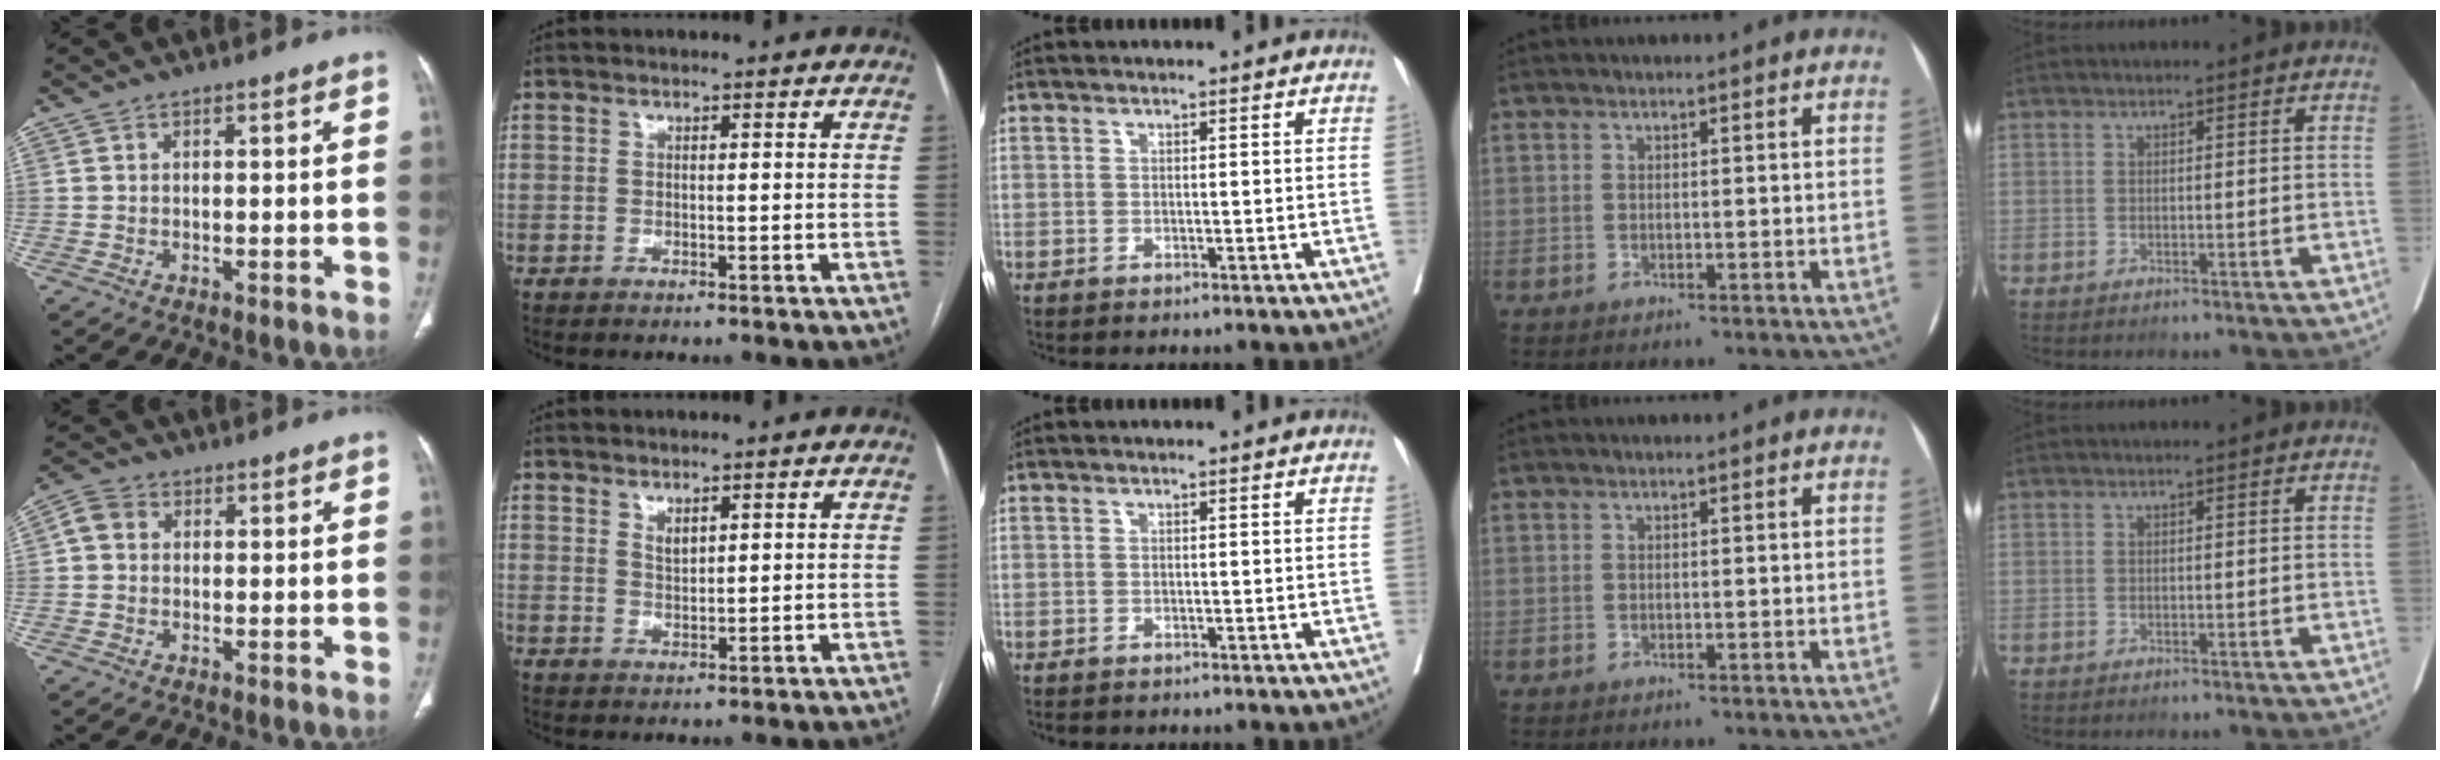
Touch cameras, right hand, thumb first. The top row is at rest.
{"thumb": {"total": 3.7, "force": [0.5, 3.2, 1.9], "torque": [-0.029, 0.011, 0.003]}, "index": {"total": 1.8, "force": [1.2, 0.8, 1.1], "torque": [-0.021, -0.004, 0.028]}, "middle": {"total": 1.0, "force": [-0.9, 0.4, 0.3], "torque": [-0.010, -0.003, -0.015]}}